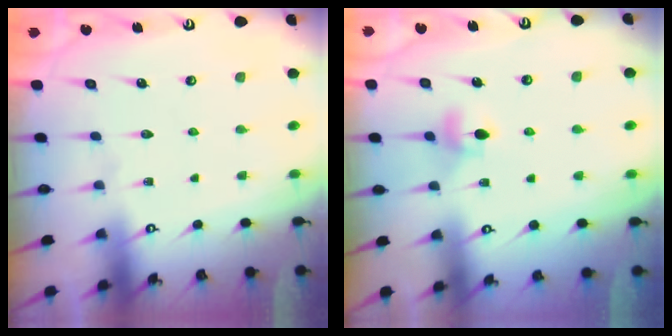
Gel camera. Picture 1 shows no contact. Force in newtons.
{"total": 4.6, "press": 4.5, "slide": 0.9}